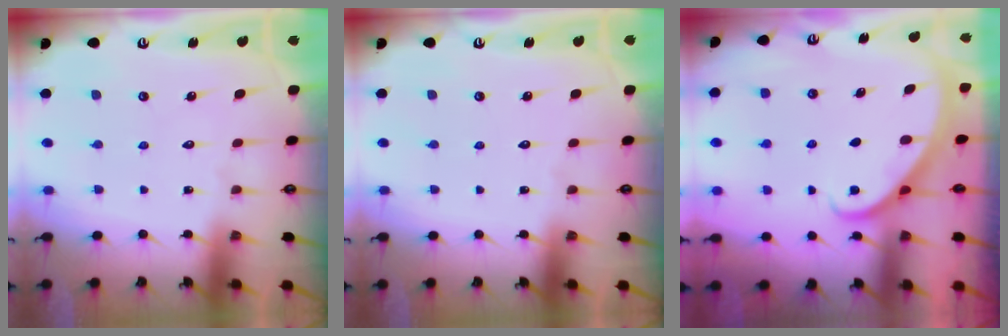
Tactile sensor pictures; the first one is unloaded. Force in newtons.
{"total": 0.0}
{"total": 2.3, "press": 2.3, "slide": 0.2}